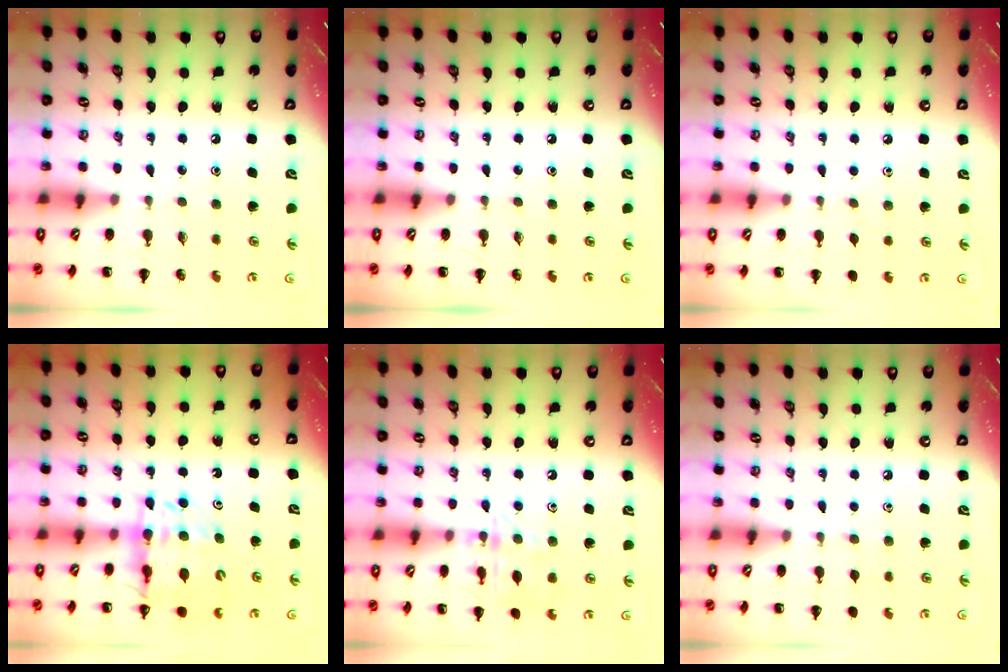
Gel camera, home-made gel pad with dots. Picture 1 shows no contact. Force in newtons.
{"total": 0.0}
{"total": 2.9, "press": 2.7, "slide": 1.2}
{"total": 13.7, "press": 13.2, "slide": 3.6}
{"total": 11.3, "press": 11.3, "slide": 0.9}
{"total": 4.9, "press": 4.5, "slide": 1.9}